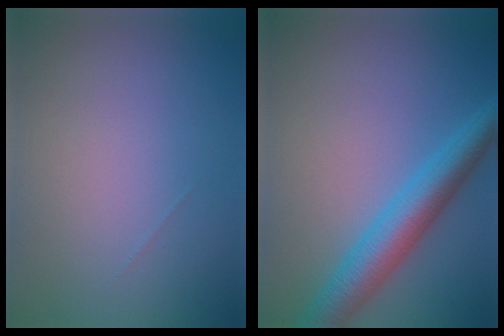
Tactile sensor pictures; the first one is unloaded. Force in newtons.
{"total": 5.5, "press": 5.5, "slide": 0.1}